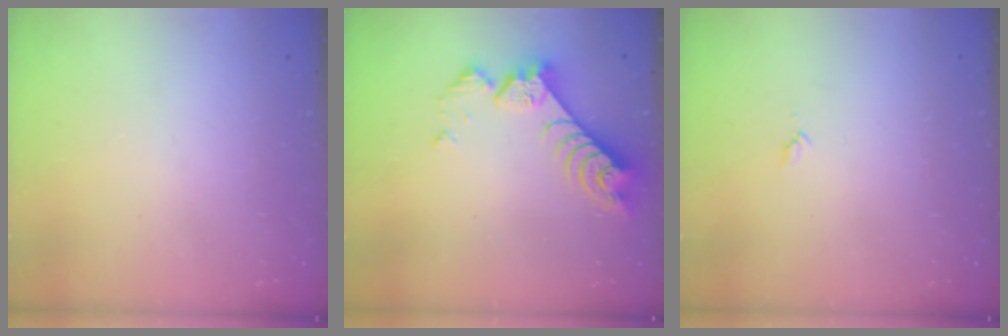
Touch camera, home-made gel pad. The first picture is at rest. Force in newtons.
{"total": 8.1, "press": 8.0, "slide": 0.6}
{"total": 3.6, "press": 3.6, "slide": 0.4}